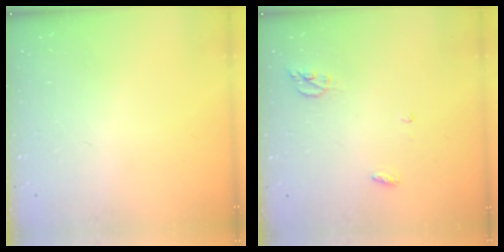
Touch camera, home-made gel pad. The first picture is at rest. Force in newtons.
{"total": 4.9, "press": 4.9, "slide": 0.2}